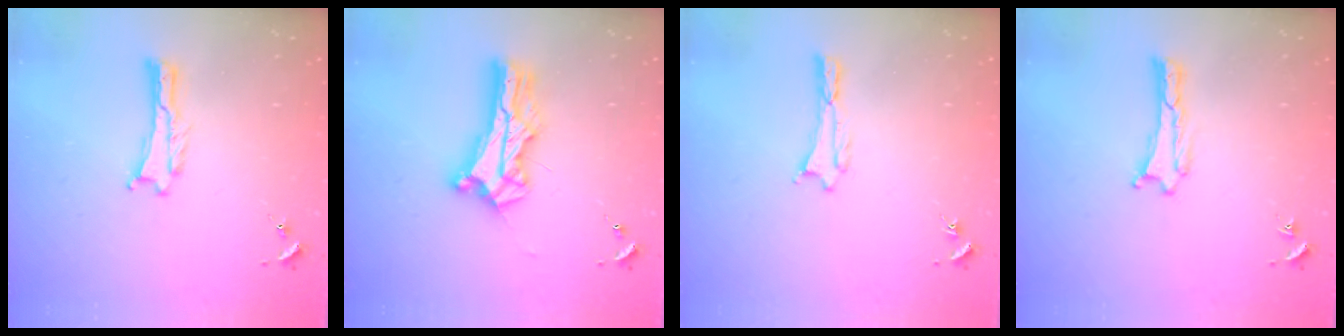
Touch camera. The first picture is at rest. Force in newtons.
{"total": 10.1, "press": 10.0, "slide": 0.9}
{"total": 0.7, "press": 0.7, "slide": 0.1}
{"total": 0.0}